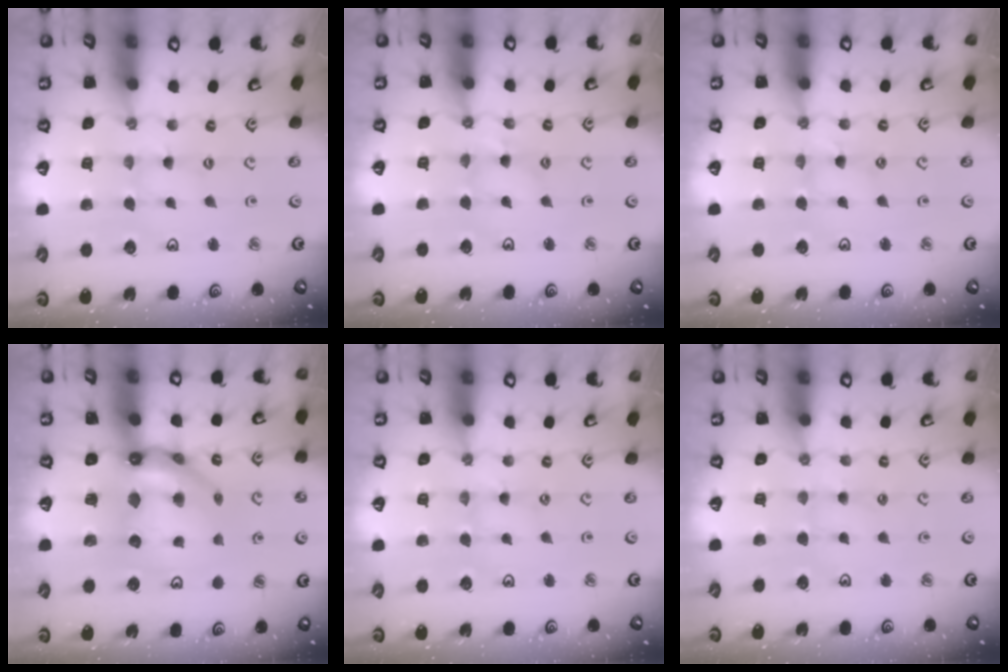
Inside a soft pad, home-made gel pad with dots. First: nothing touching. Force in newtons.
{"total": 3.5, "press": 3.5, "slide": 0.4}
{"total": 1.5, "press": 1.4, "slide": 0.3}
{"total": 11.5, "press": 11.4, "slide": 1.3}
{"total": 0.8, "press": 0.8, "slide": 0.2}
{"total": 0.8, "press": 0.8, "slide": 0.3}